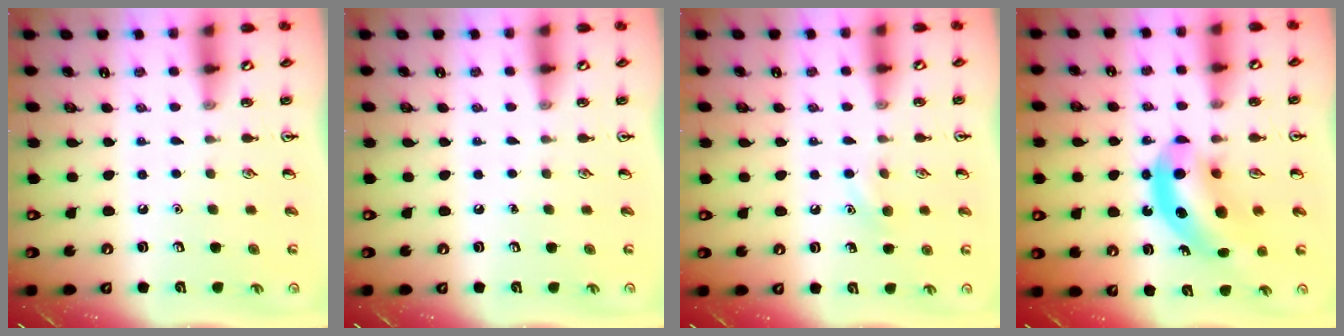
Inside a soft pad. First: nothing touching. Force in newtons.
{"total": 0.0}
{"total": 6.0, "press": 5.7, "slide": 1.8}
{"total": 11.6, "press": 11.0, "slide": 3.5}